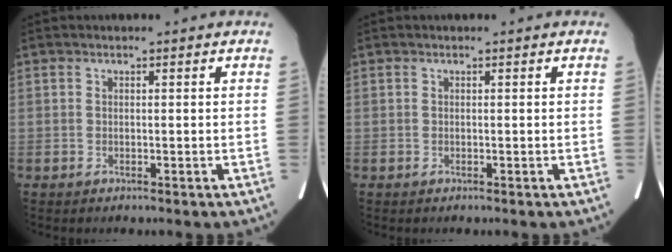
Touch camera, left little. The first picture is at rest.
{"total": 0.0}